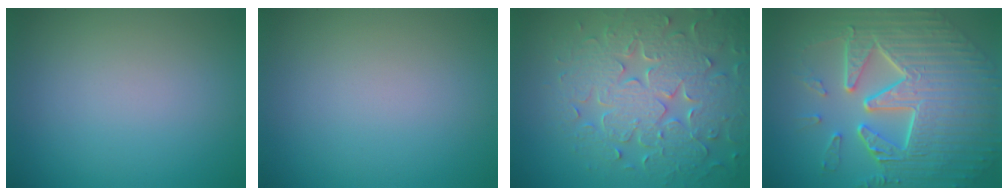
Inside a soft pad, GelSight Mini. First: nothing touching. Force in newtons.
{"total": 0.0}
{"total": 8.1, "press": 6.2, "slide": 5.1}
{"total": 10.5, "press": 7.3, "slide": 7.5}